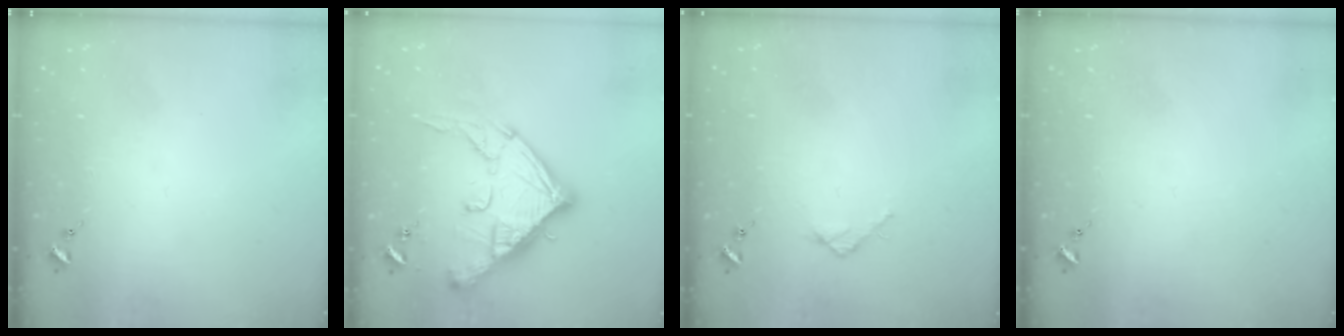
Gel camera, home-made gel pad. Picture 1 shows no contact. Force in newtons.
{"total": 19.6, "press": 19.5, "slide": 2.0}
{"total": 2.7, "press": 2.7, "slide": 0.3}
{"total": 0.0}